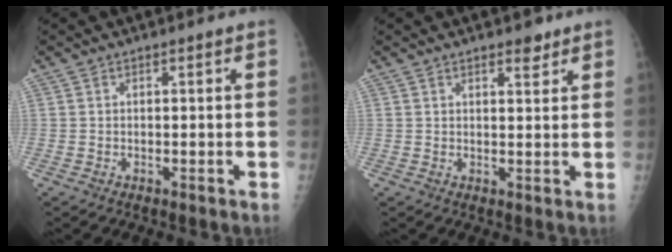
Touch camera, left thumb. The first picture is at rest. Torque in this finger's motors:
{"motor_torque": [0.11, 0.29, -0.34, -0.24, 0.02]}